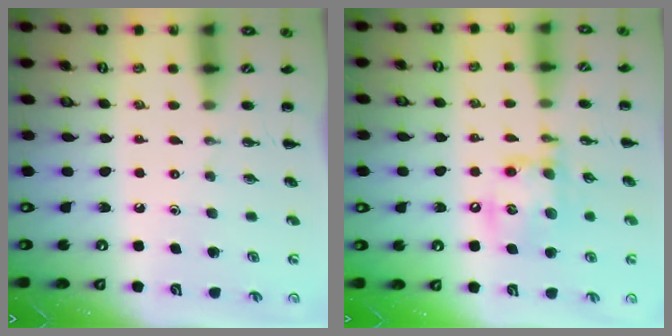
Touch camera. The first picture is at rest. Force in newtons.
{"total": 14.1, "press": 13.8, "slide": 2.6}